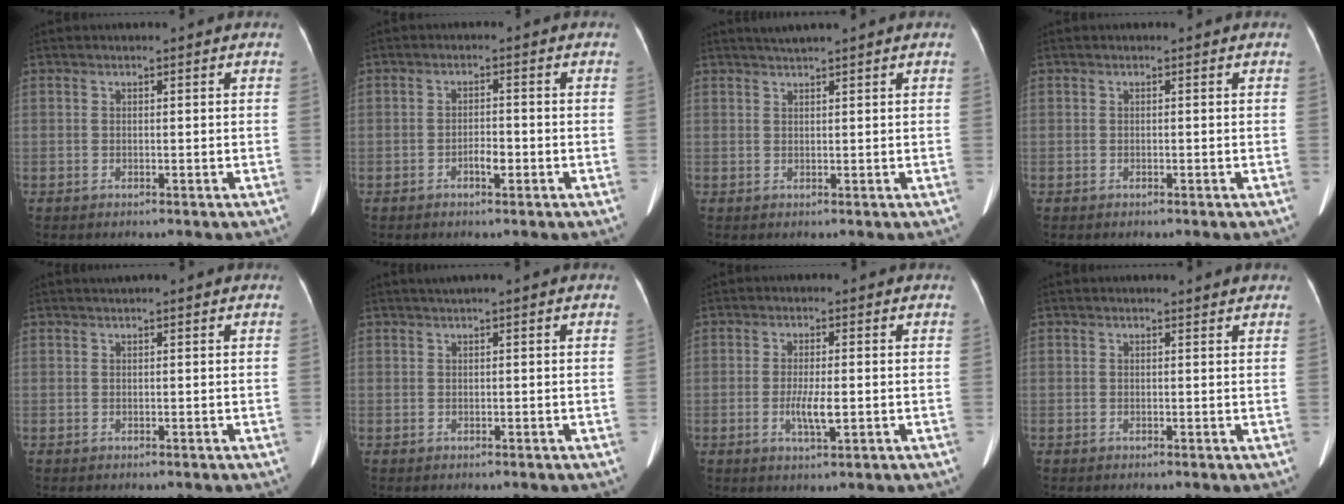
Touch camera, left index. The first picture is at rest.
{"total": 2.1, "force": [-1.1, 0.7, 1.7], "torque": [-0.027, 0.003, -0.017]}
{"total": 2.8, "force": [2.5, -0.5, 1.3], "torque": [-0.016, 0.019, 0.045]}
{"total": 0.0}
{"total": 1.7, "force": [1.4, 0.0, 1.0], "torque": [-0.011, 0.024, 0.022]}
{"total": 1.2, "force": [0.8, -0.1, 0.9], "torque": [-0.018, 0.013, 0.017]}
{"total": 3.8, "force": [-0.7, 0.7, 3.7], "torque": [-0.075, -0.005, -0.010]}
{"total": 2.6, "force": [2.5, 0.4, 0.7], "torque": [-0.012, 0.003, 0.018]}